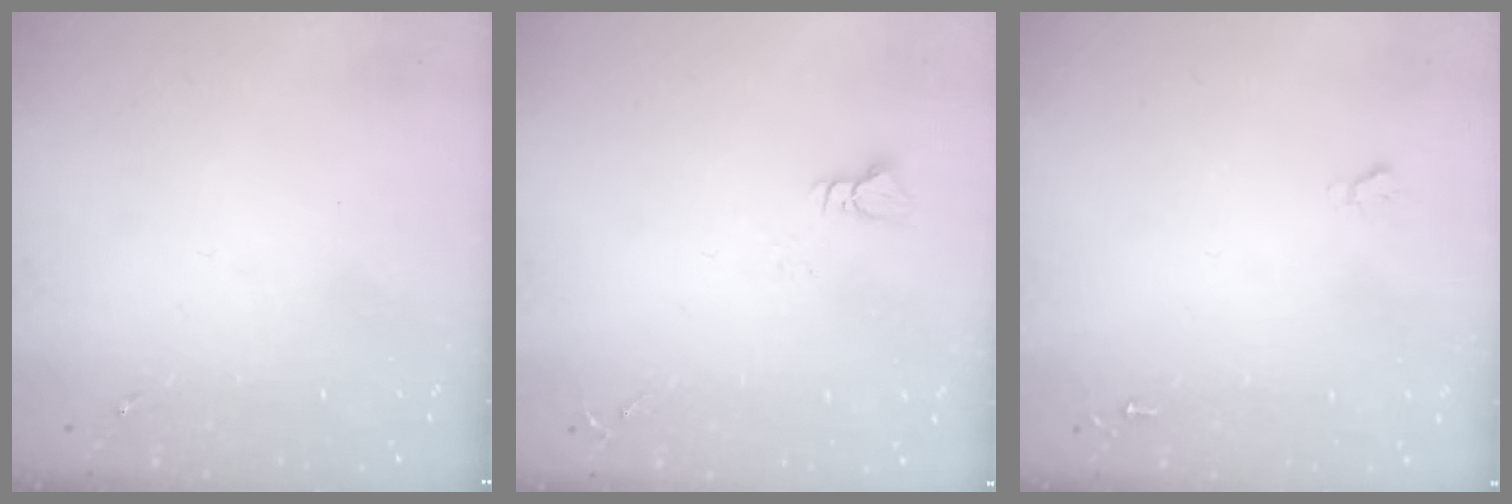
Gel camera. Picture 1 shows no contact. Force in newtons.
{"total": 2.9, "press": 2.9, "slide": 0.3}
{"total": 1.6, "press": 1.6, "slide": 0.2}